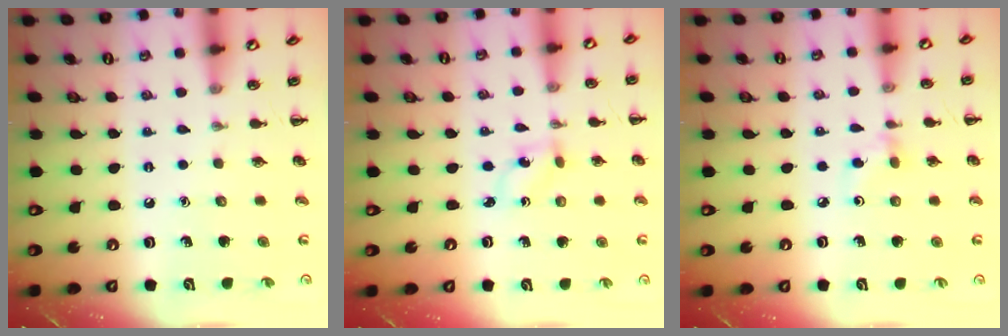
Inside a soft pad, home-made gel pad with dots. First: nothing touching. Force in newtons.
{"total": 1.2, "press": 1.1, "slide": 0.6}
{"total": 2.9, "press": 2.7, "slide": 1.0}